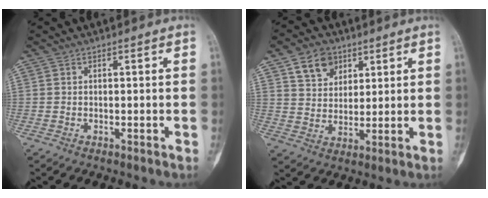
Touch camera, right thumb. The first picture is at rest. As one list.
[{"total": 8.2, "force": [4.4, 6.0, 3.5], "torque": [-0.032, -0.020, 0.079]}]